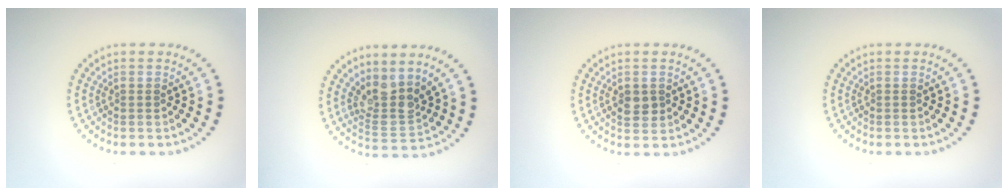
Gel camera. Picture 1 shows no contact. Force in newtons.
{"total": 3.4, "press": 2.6, "slide": 2.2}
{"total": 1.8, "press": 1.8, "slide": 0.1}
{"total": 0.0}